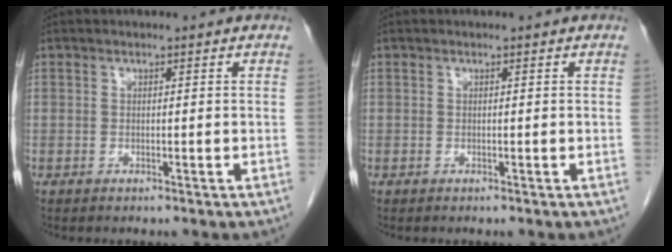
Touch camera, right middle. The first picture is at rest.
{"total": 0.0}